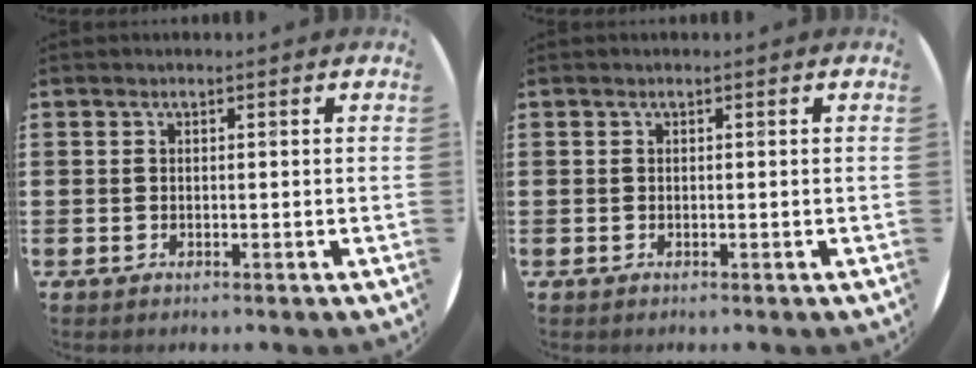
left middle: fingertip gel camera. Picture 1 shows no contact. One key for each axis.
{"total": 0.0}